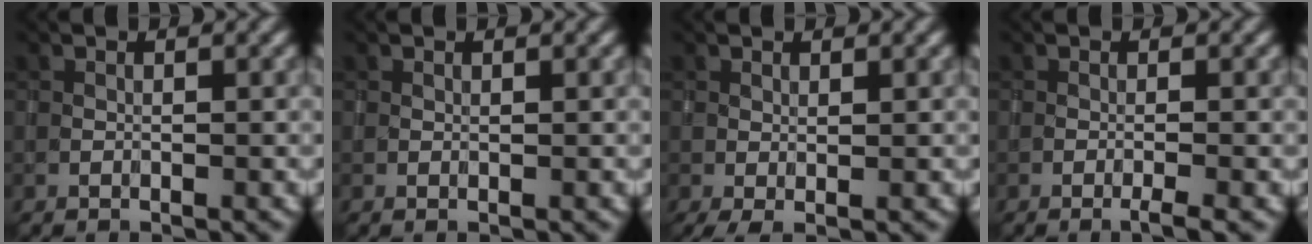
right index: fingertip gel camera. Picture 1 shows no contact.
{"total": 0.0}
{"total": 1.2, "force": [-0.1, 0.3, 1.2], "torque": [-0.032, -0.007, -0.001]}
{"total": 1.5, "force": [-0.8, 0.2, 1.3], "torque": [-0.015, 0.003, -0.017]}